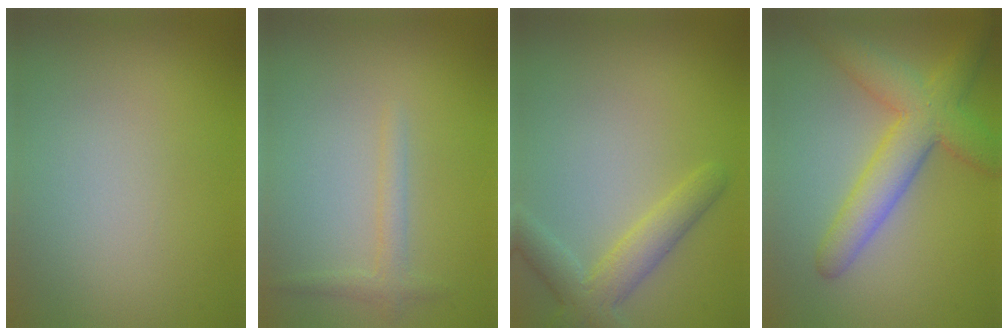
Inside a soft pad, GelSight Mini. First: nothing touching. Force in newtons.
{"total": 1.5, "press": 1.5, "slide": 0.2}
{"total": 3.8, "press": 3.8, "slide": 0.1}
{"total": 6.3, "press": 6.3, "slide": 0.2}